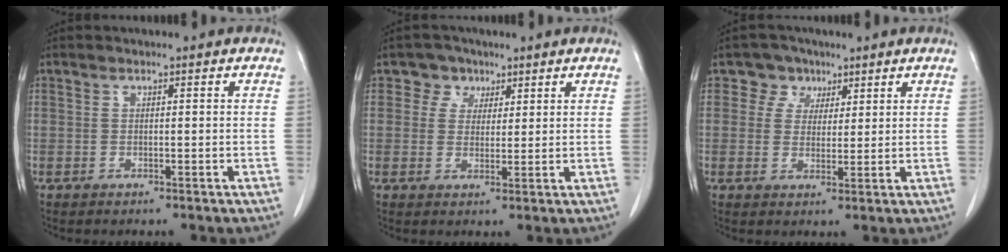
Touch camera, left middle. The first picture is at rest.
{"total": 3.5, "force": [1.8, 2.9, 0.2], "torque": [0.000, 0.006, 0.027]}
{"total": 4.2, "force": [2.2, 3.6, 0.4], "torque": [-0.004, 0.010, 0.036]}